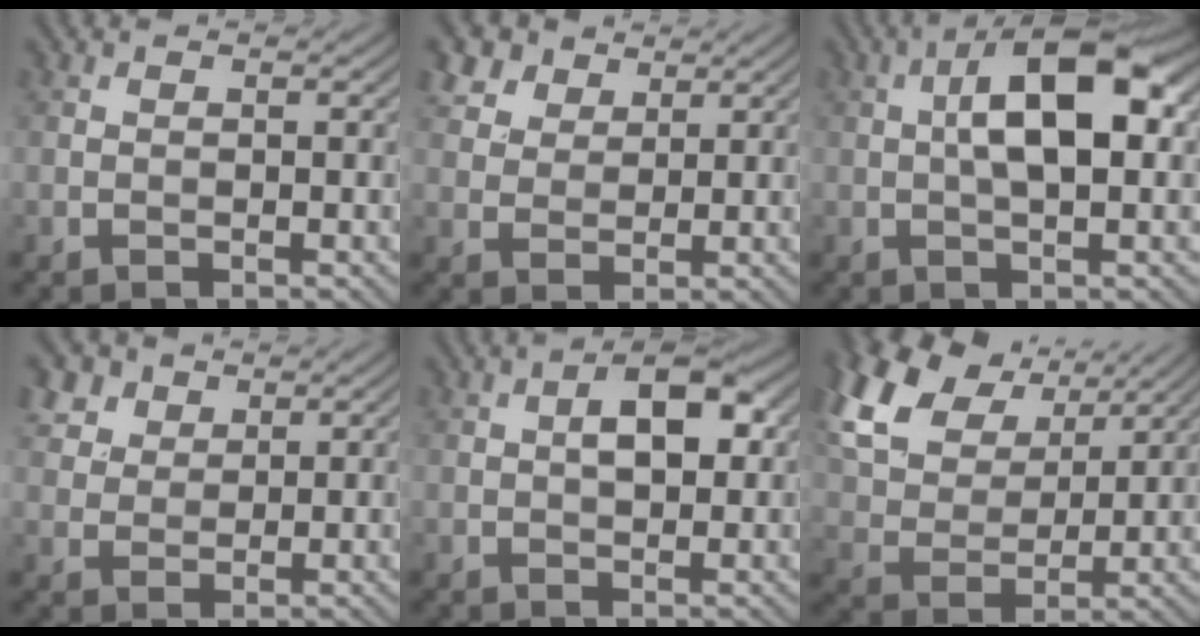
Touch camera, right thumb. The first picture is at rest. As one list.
[{"total": 5.9, "force": [4.0, 3.5, 2.4], "torque": [-0.075, -0.006, 0.089]}, {"total": 9.2, "force": [1.0, 3.4, 8.5], "torque": [-0.142, 0.023, 0.009]}, {"total": 5.5, "force": [3.5, 3.6, 2.3], "torque": [-0.077, -0.003, 0.079]}, {"total": 5.0, "force": [0.8, 2.5, 4.2], "torque": [-0.066, 0.007, 0.009]}, {"total": 15.5, "force": [8.5, 9.2, 9.1], "torque": [-0.254, 0.029, 0.159]}]